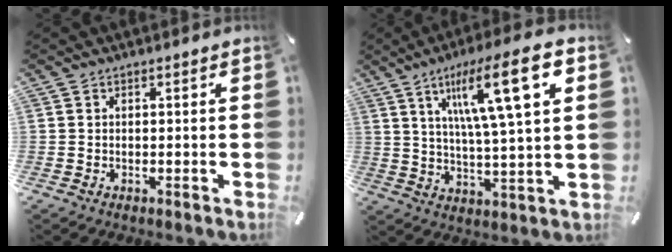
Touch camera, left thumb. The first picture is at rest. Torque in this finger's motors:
{"motor_torque": [2.47, 2.54, 1.48, -1.29, 0.25]}